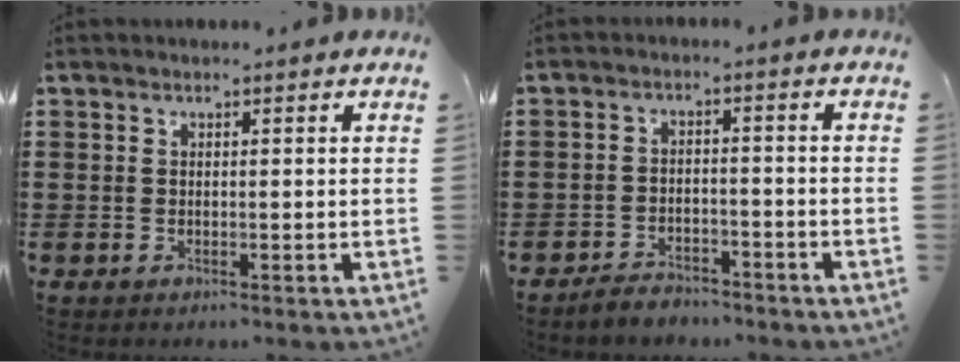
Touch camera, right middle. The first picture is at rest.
{"total": 3.3, "force": [-3.2, 0.6, 0.0], "torque": [-0.006, 0.003, -0.069]}